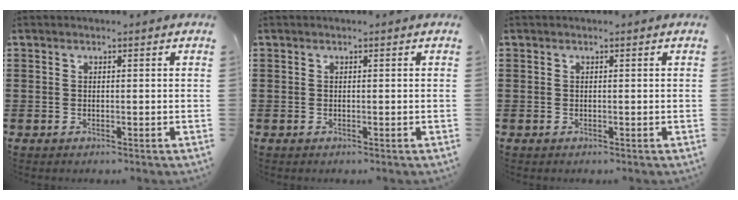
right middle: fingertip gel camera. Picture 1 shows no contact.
{"total": 0.0}
{"total": 0.0}